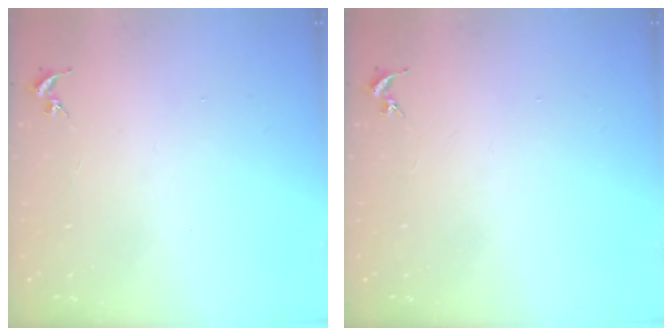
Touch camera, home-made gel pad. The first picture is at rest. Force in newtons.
{"total": 0.0}